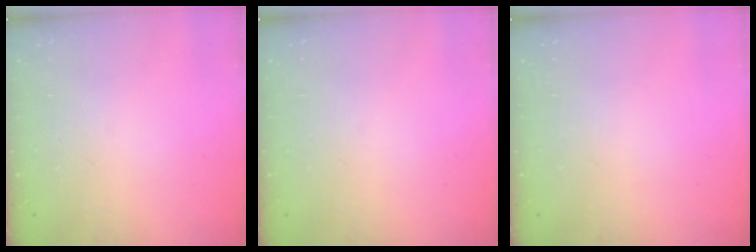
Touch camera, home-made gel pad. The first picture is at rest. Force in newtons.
{"total": 0.0}
{"total": 0.0}